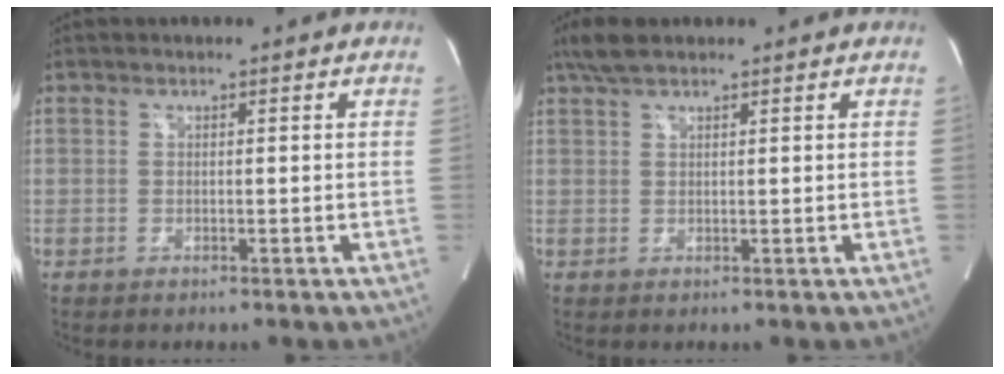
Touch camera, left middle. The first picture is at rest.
{"total": 3.6, "force": [2.8, 0.9, 2.0], "torque": [-0.050, 0.016, 0.057]}